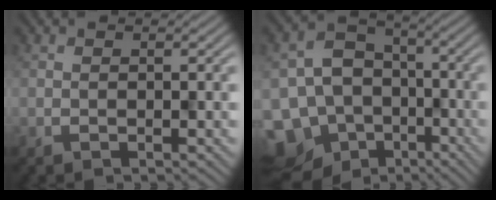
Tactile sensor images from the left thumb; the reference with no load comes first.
{"total": 16.0, "force": [-9.1, 12.0, 5.4], "torque": [-0.159, -0.040, -0.122]}